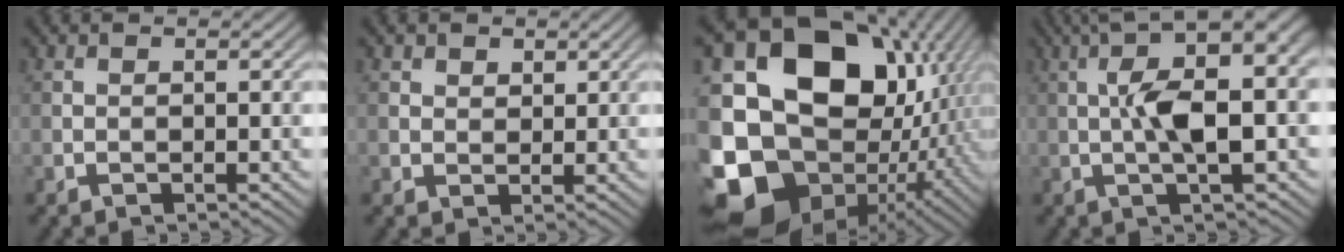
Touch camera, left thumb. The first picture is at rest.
{"total": 2.5, "force": [1.3, 2.0, 0.7], "torque": [-0.022, -0.006, 0.023]}
{"total": 22.0, "force": [-3.0, 17.8, 12.6], "torque": [-0.295, -0.038, -0.021]}
{"total": 9.7, "force": [1.2, 2.7, 9.3], "torque": [-0.164, 0.023, 0.014]}